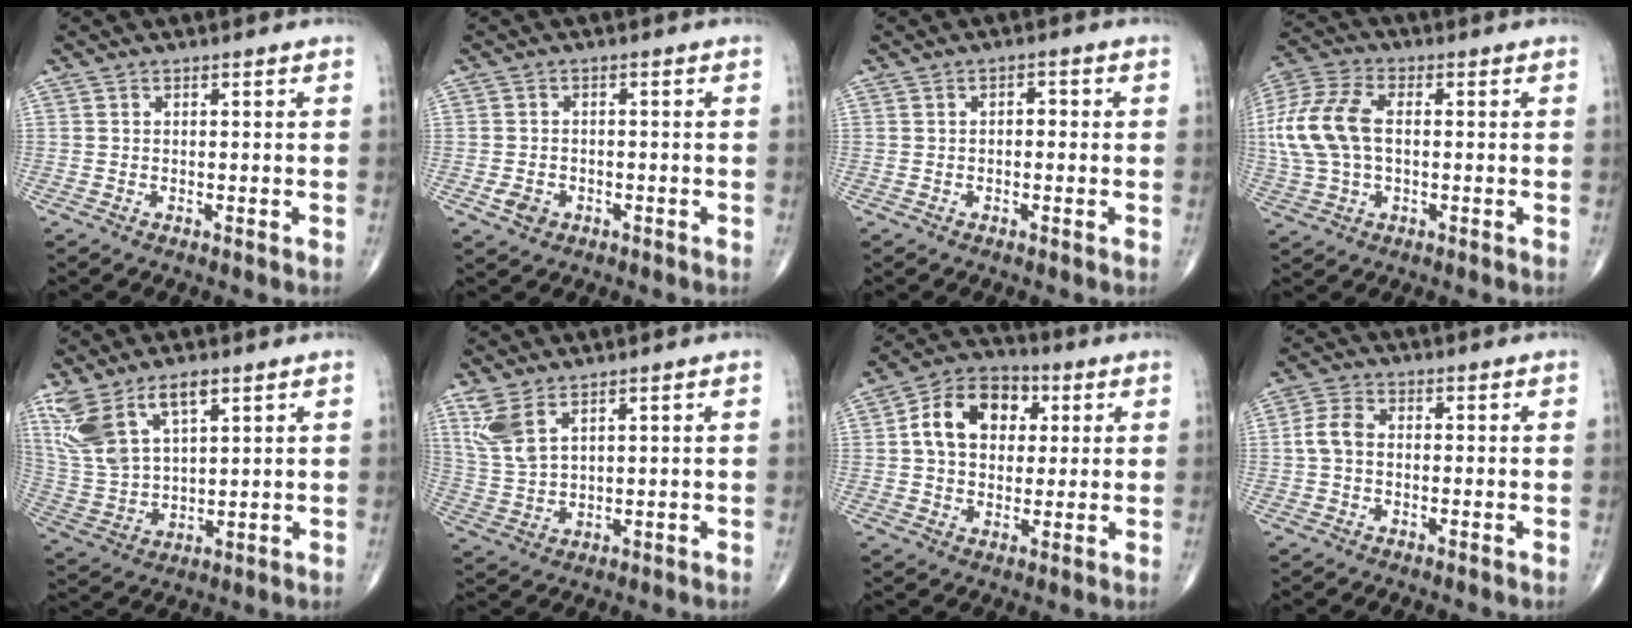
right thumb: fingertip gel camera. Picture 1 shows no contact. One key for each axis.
{"total": 2.8, "fx": -1.2, "fy": 2.2, "fz": 1.3, "tx": -0.022, "ty": 0.004, "tz": -0.016}
{"total": 1.7, "fx": 0.0, "fy": 1.0, "fz": 1.4, "tx": -0.012, "ty": 0.006, "tz": -0.005}
{"total": 13.7, "fx": 0.7, "fy": 8.1, "fz": 11.0, "tx": -0.250, "ty": 0.021, "tz": 0.010}
{"total": 12.8, "fx": 7.4, "fy": 5.9, "fz": 8.7, "tx": -0.176, "ty": -0.020, "tz": 0.159}
{"total": 6.7, "fx": 4.0, "fy": 2.7, "fz": 4.6, "tx": -0.103, "ty": -0.012, "tz": 0.094}
{"total": 12.9, "fx": 2.7, "fy": 9.3, "fz": 8.5, "tx": -0.116, "ty": 0.013, "tz": 0.035}
{"total": 4.5, "fx": -0.2, "fy": 3.2, "fz": 3.1, "tx": -0.065, "ty": 0.015, "tz": -0.011}